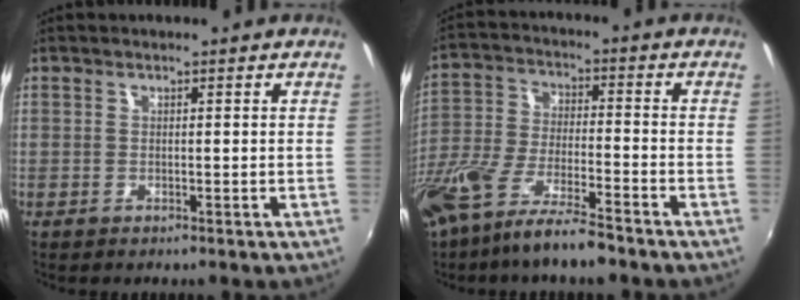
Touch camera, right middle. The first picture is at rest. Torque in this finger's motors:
{"motor_torque": [1.12, -1.02, 0.32, 0.21]}